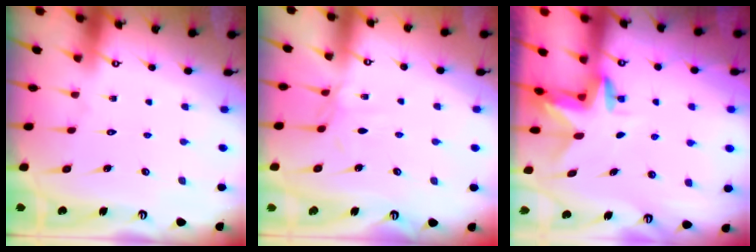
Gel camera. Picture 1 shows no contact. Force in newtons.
{"total": 2.8, "press": 2.8, "slide": 0.5}
{"total": 3.0, "press": 3.0, "slide": 0.1}